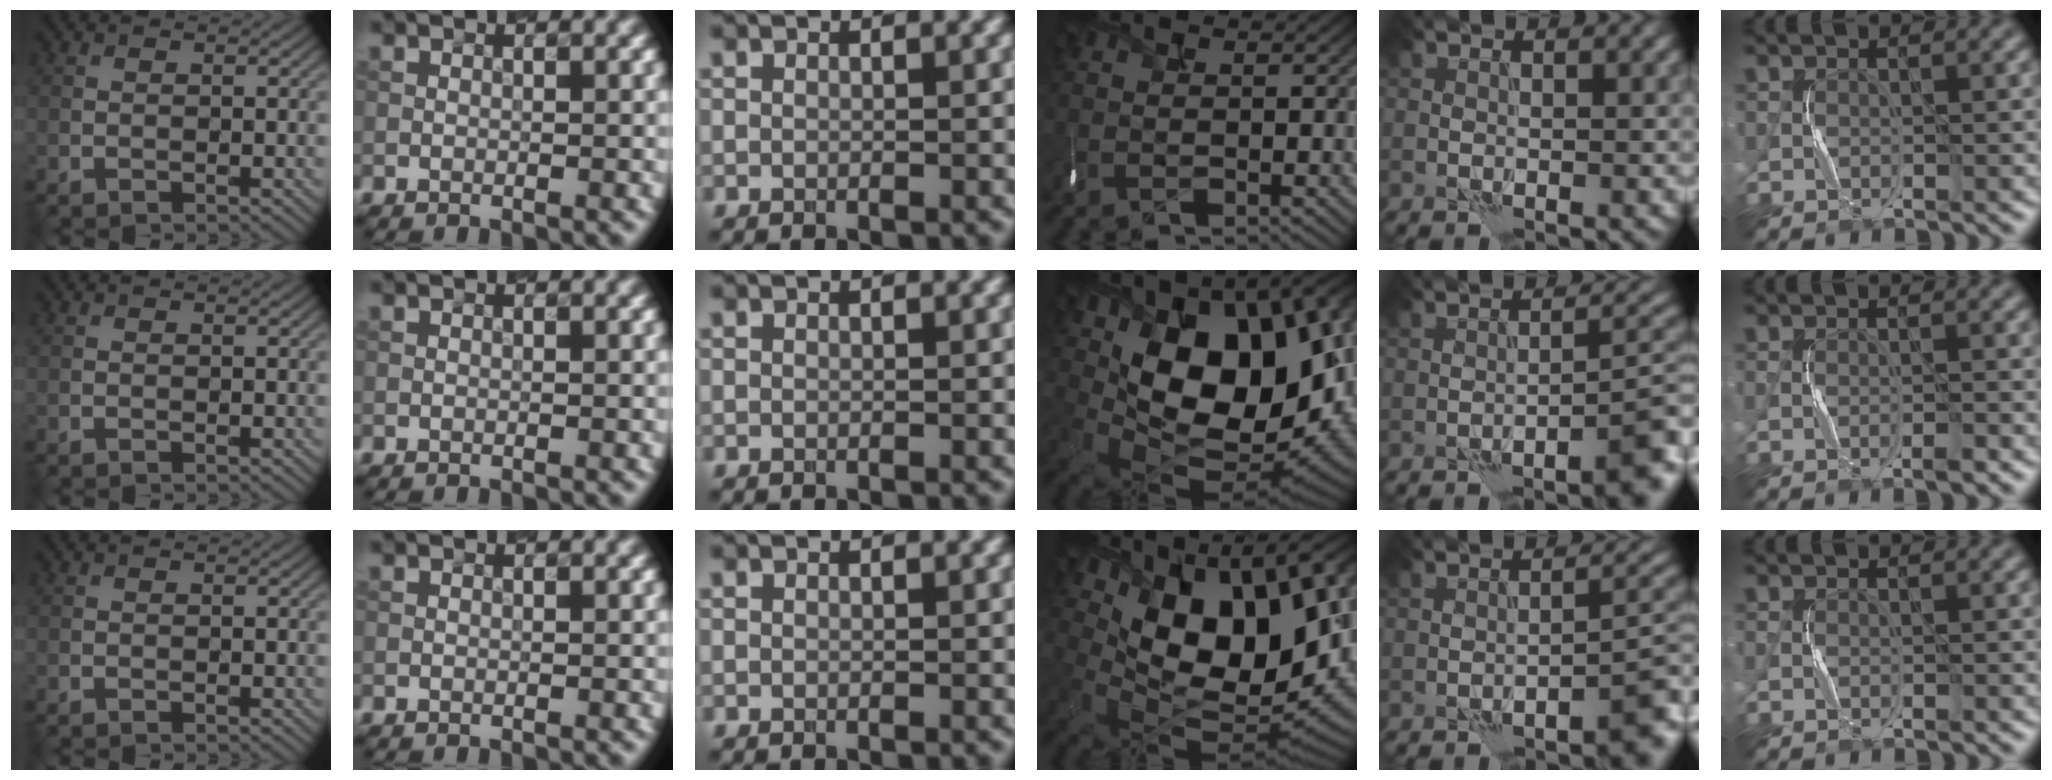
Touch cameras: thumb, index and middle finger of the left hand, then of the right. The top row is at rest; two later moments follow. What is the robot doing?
{"motion": "shake", "object": "tambourine"}